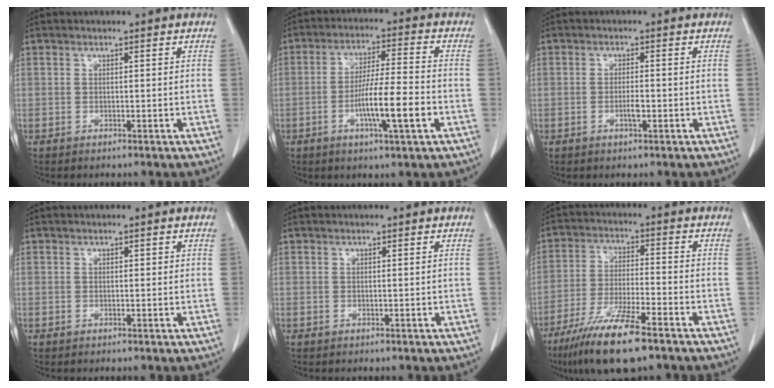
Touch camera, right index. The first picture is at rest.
{"total": 9.7, "force": [-3.2, 0.3, 9.1], "torque": [-0.162, -0.006, -0.060]}
{"total": 2.0, "force": [-0.8, 0.3, 1.8], "torque": [-0.034, 0.000, -0.013]}
{"total": 0.8, "force": [0.3, 0.5, 0.5], "torque": [-0.001, 0.000, 0.003]}
{"total": 0.0}
{"total": 12.0, "force": [-8.1, 1.4, 8.8], "torque": [-0.169, -0.029, -0.145]}